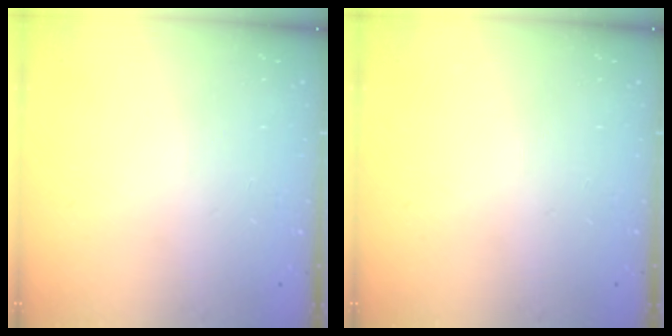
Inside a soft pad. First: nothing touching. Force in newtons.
{"total": 0.0}